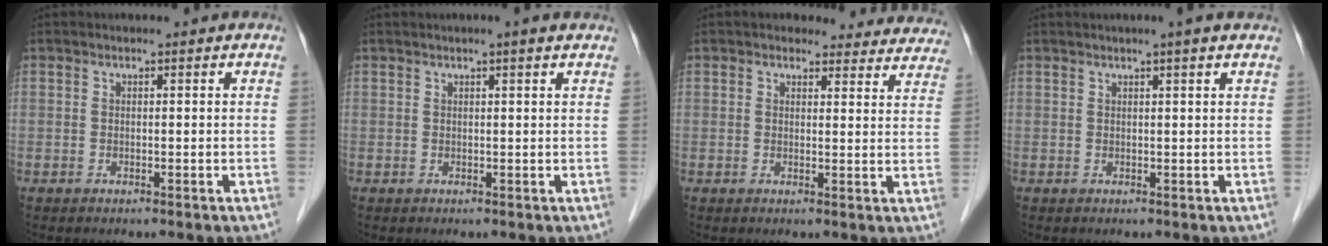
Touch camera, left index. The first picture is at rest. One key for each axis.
{"total": 2.2, "fx": 1.7, "fy": -0.1, "fz": 1.5, "tx": -0.018, "ty": 0.015, "tz": 0.025}
{"total": 12.2, "fx": 11.4, "fy": 4.2, "fz": 1.1, "tx": 0.033, "ty": -0.011, "tz": 0.098}
{"total": 2.8, "fx": 2.1, "fy": -0.3, "fz": 1.8, "tx": -0.024, "ty": 0.015, "tz": 0.030}